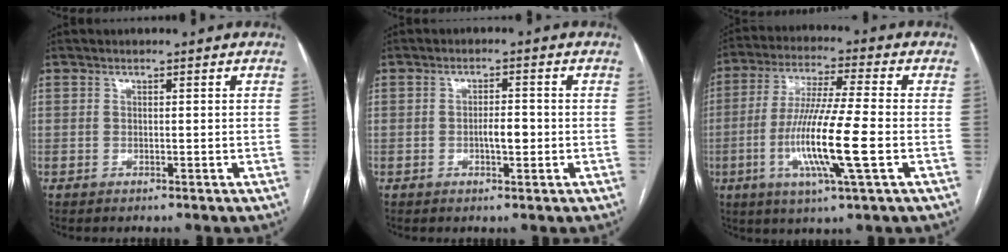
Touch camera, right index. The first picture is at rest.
{"total": 2.8, "force": [-0.6, 0.7, 2.6], "torque": [-0.044, 0.002, -0.010]}
{"total": 13.5, "force": [-3.3, -0.1, 13.1], "torque": [-0.262, -0.016, -0.067]}